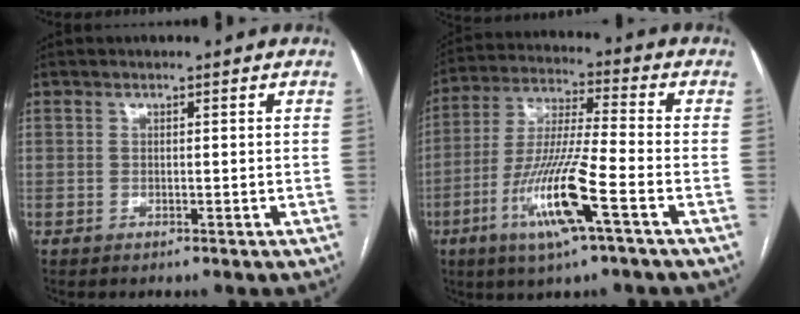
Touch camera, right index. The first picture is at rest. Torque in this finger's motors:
{"motor_torque": [1.43, -0.71, 1.05, 0.21]}